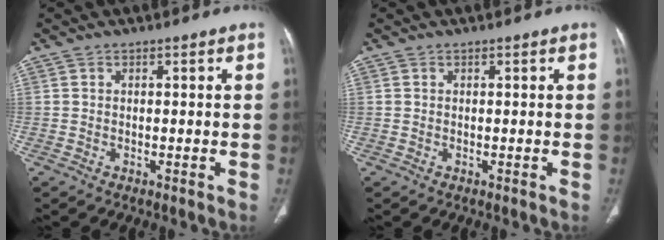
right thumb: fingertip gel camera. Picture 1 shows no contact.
{"total": 0.0}